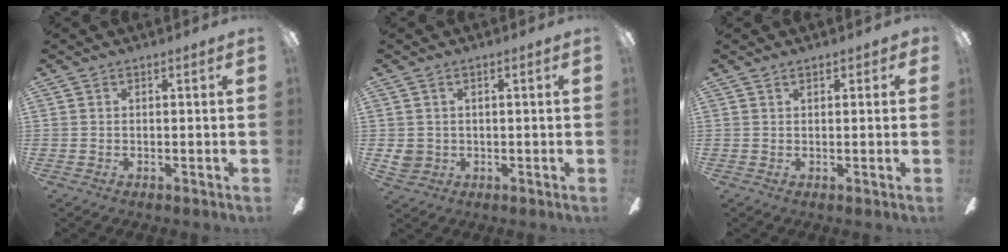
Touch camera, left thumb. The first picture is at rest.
{"total": 3.0, "force": [0.4, 2.6, 1.3], "torque": [-0.027, 0.006, 0.010]}
{"total": 1.3, "force": [0.7, 0.6, 0.8], "torque": [-0.009, -0.002, 0.012]}